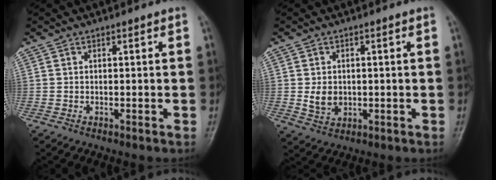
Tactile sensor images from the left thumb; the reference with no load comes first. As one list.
[{"total": 4.2, "force": [0.2, 3.3, 2.6], "torque": [-0.033, -0.006, 0.013]}]